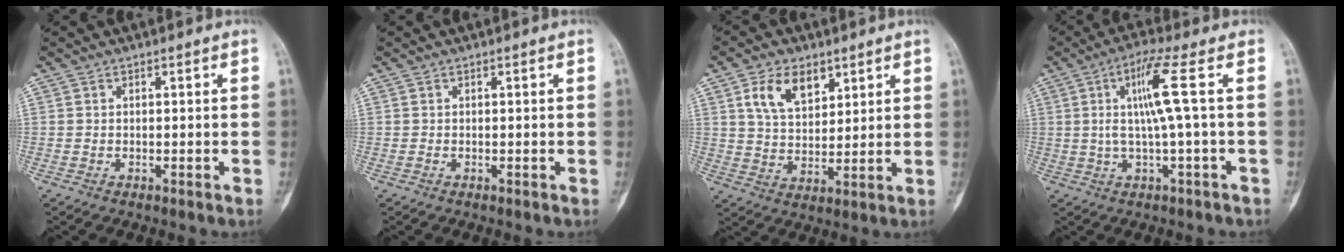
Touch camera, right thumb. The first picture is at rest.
{"total": 0.0}
{"total": 9.4, "force": [4.7, 5.6, 5.9], "torque": [-0.081, -0.021, 0.089]}
{"total": 8.0, "force": [1.0, -0.7, 7.9], "torque": [-0.171, 0.010, 0.018]}